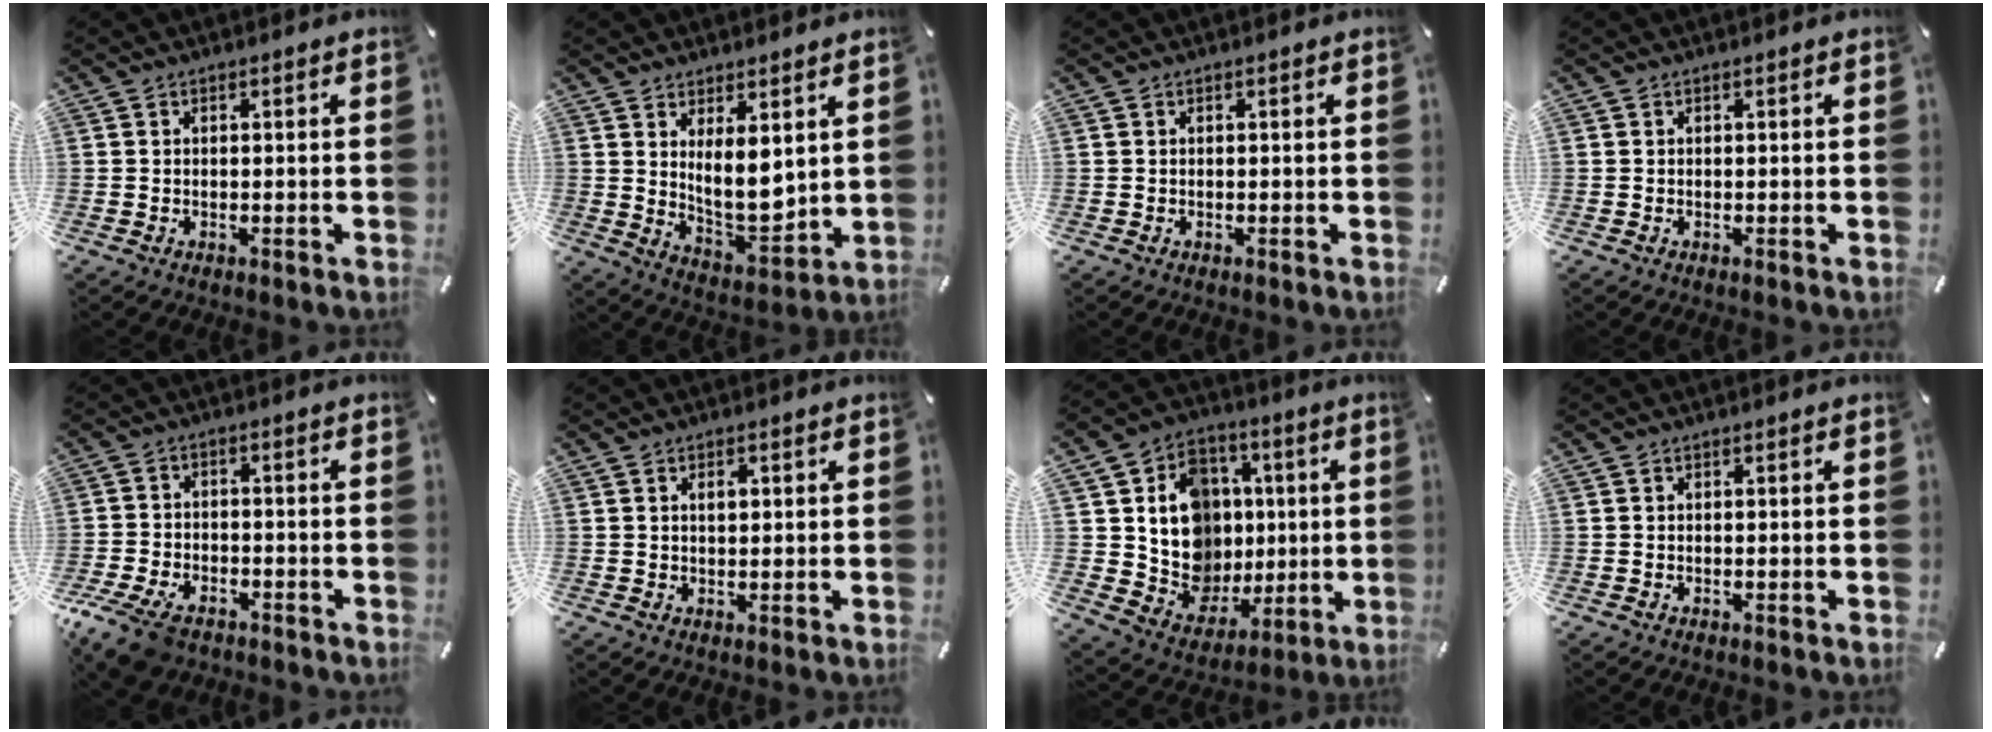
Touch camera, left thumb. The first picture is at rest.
{"total": 9.9, "force": [4.1, 5.0, 7.6], "torque": [-0.114, -0.038, 0.074]}
{"total": 0.0}
{"total": 0.0}
{"total": 8.7, "force": [-5.8, 4.9, 4.3], "torque": [-0.094, 0.023, -0.106]}
{"total": 2.2, "force": [0.6, 1.4, 1.6], "torque": [-0.018, -0.001, 0.006]}
{"total": 15.5, "force": [1.1, 14.2, 6.2], "torque": [-0.091, -0.010, 0.048]}
{"total": 0.0}